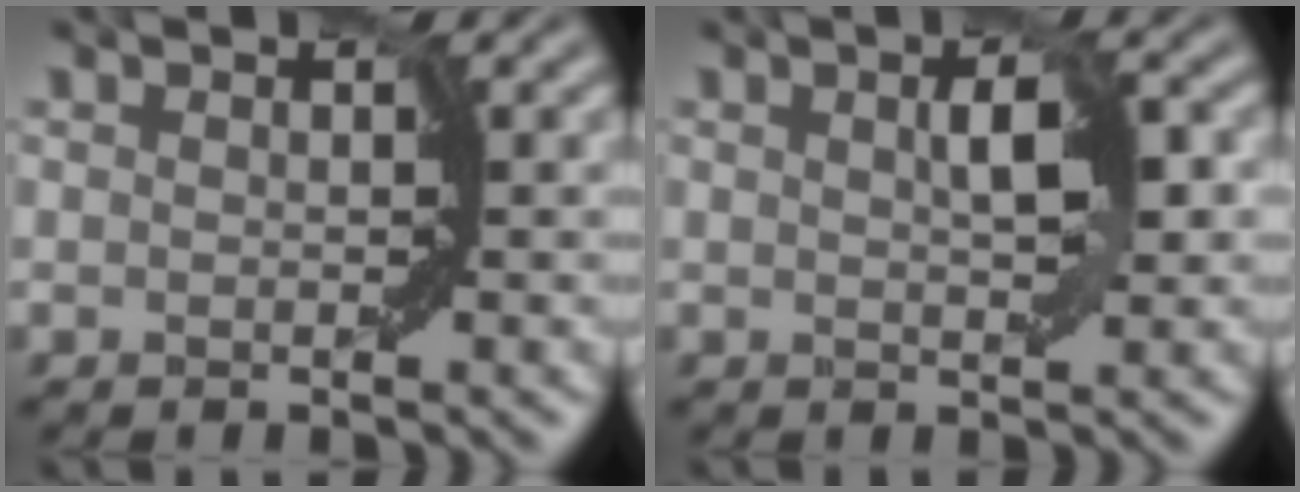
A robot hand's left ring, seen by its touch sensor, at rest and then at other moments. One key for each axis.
{"total": 2.7, "fx": 0.5, "fy": 1.0, "fz": 2.5, "tx": -0.051, "ty": 0.001, "tz": 0.010}